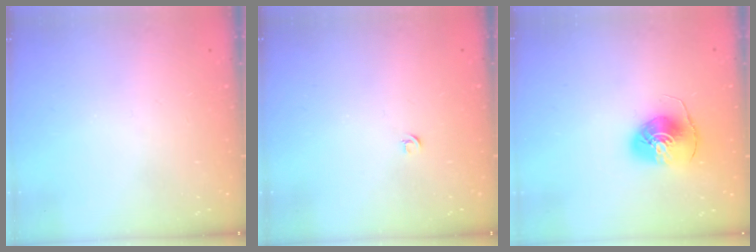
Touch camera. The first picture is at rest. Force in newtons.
{"total": 2.7, "press": 2.6, "slide": 0.6}
{"total": 7.5, "press": 7.5, "slide": 0.7}